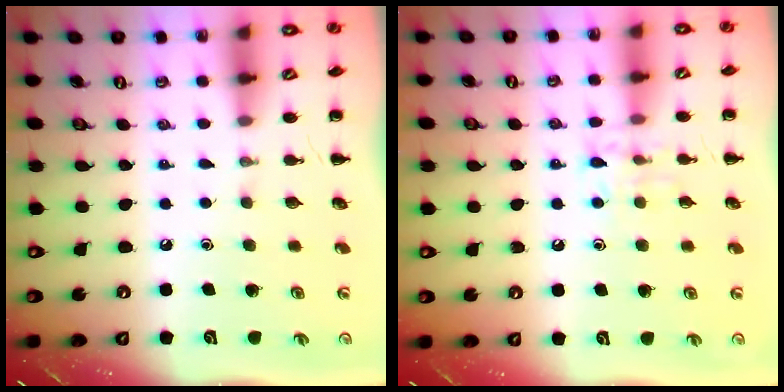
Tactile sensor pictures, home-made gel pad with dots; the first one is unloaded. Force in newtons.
{"total": 7.6, "press": 7.5, "slide": 1.0}